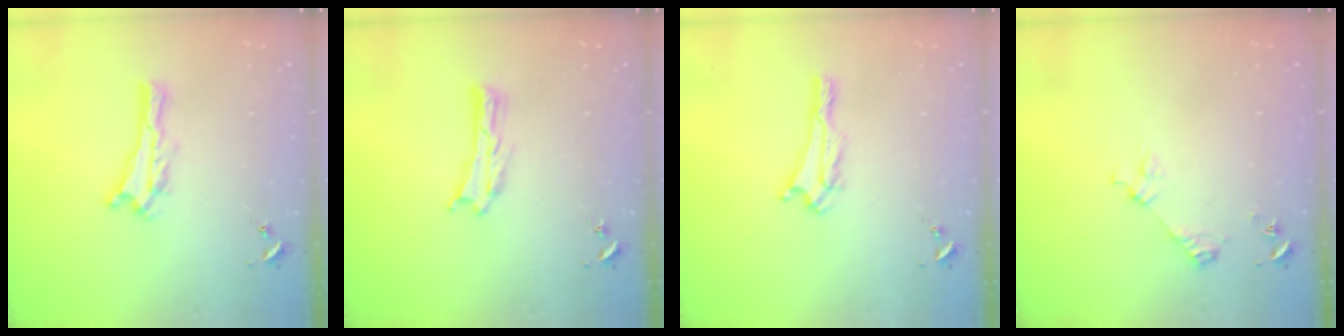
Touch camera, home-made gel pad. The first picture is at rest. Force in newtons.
{"total": 0.0}
{"total": 0.6, "press": 0.6, "slide": 0.1}
{"total": 3.3, "press": 3.3, "slide": 0.3}